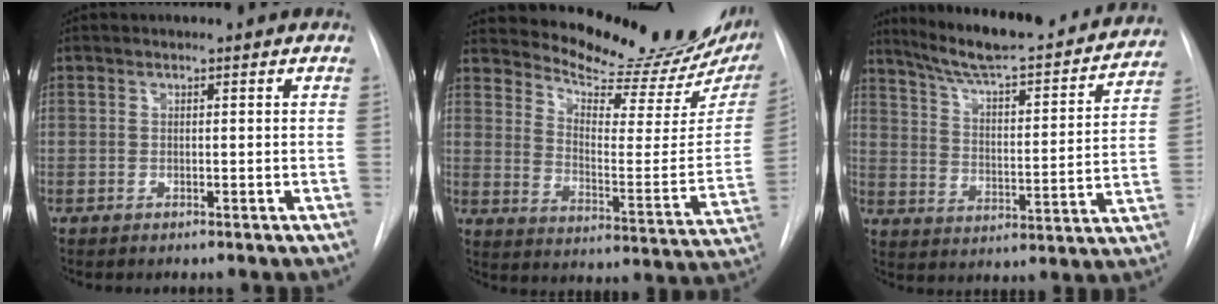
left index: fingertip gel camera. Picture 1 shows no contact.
{"total": 21.8, "force": [19.9, 2.9, 8.4], "torque": [-0.130, -0.093, 0.260]}
{"total": 25.1, "force": [22.2, 3.7, 11.1], "torque": [-0.168, -0.026, 0.299]}